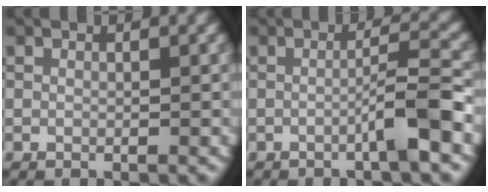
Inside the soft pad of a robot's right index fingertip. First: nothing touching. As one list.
[{"total": 3.7, "force": [-1.5, 0.2, 3.4], "torque": [-0.050, 0.017, -0.035]}]